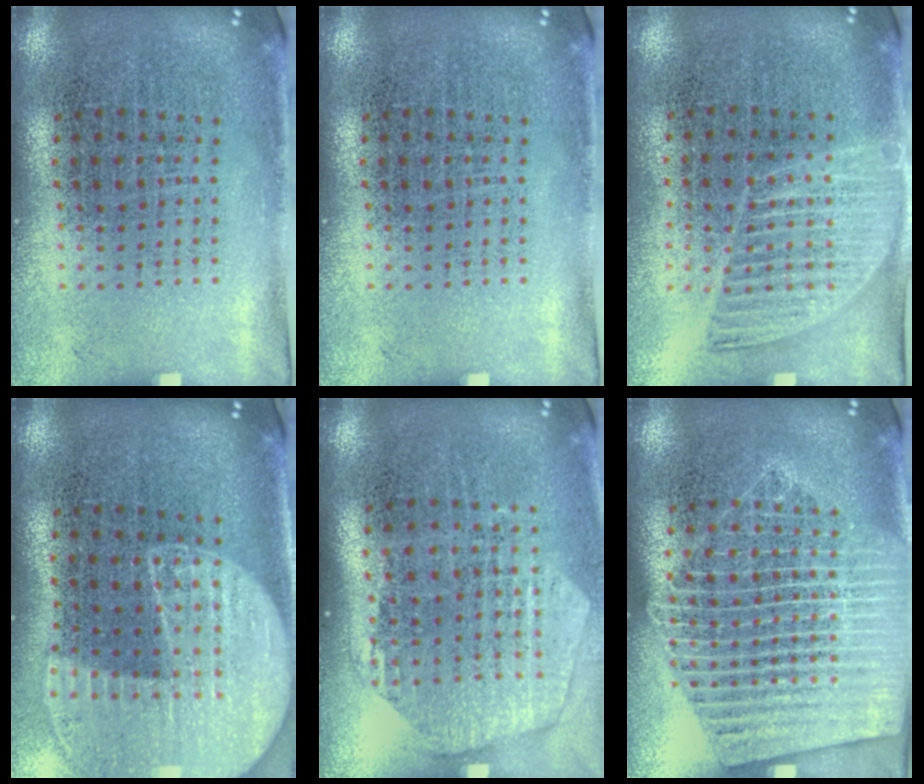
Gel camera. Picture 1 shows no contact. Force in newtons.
{"total": 0.0}
{"total": 1.3, "press": 1.2, "slide": 0.6}
{"total": 2.2, "press": 1.9, "slide": 1.1}
{"total": 1.7, "press": 1.5, "slide": 0.8}
{"total": 2.1, "press": 2.1, "slide": 0.2}